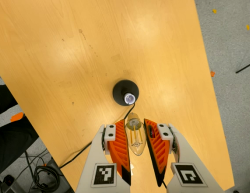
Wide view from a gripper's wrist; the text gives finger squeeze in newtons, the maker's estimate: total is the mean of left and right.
{"total": 11.1, "left": 10.7, "right": 11.4}